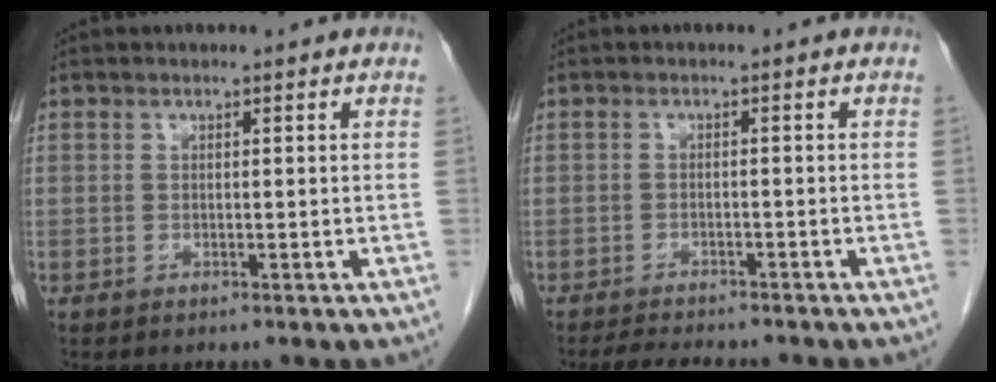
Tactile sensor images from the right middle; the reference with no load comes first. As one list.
[{"total": 5.5, "force": [-5.0, 1.0, 2.1], "torque": [-0.035, -0.013, -0.075]}]